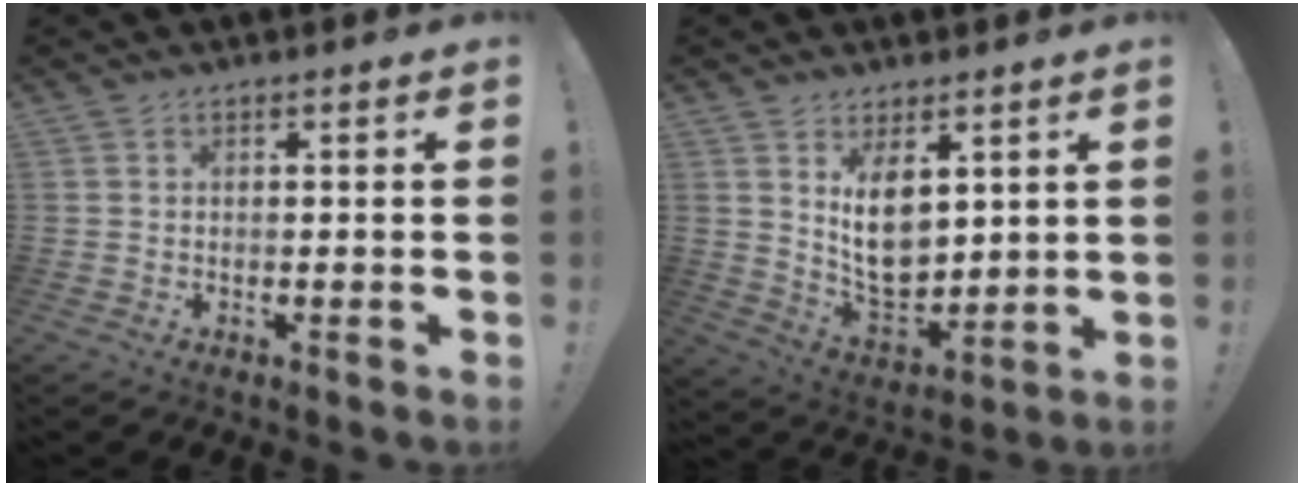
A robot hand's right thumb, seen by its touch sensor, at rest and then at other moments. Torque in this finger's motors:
{"motor_torque": [-0.43, 0.79, 0.50, -0.11, 0.32]}